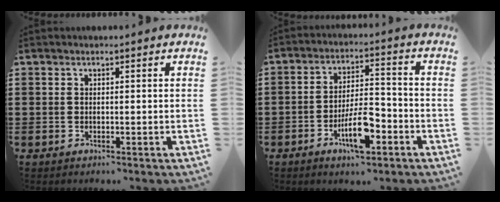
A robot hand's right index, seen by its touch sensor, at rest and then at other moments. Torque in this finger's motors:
{"motor_torque": [1.97, -0.16, 0.57, 0.21]}